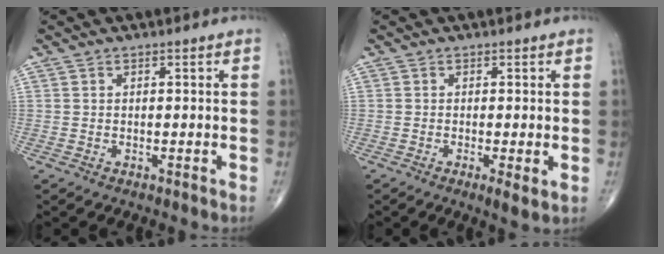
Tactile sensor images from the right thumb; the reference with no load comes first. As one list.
[{"total": 2.9, "force": [-0.7, 0.6, 2.8], "torque": [-0.053, -0.012, -0.015]}]